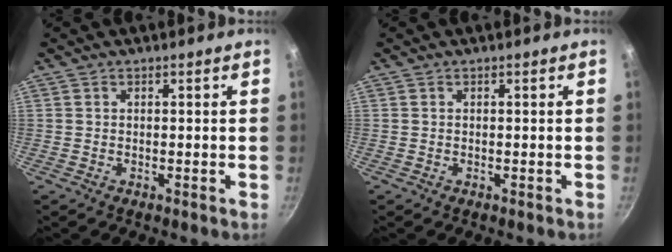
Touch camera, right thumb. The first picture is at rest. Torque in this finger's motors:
{"motor_torque": [-0.08, 0.01, -0.01, 0.01, 0.00]}